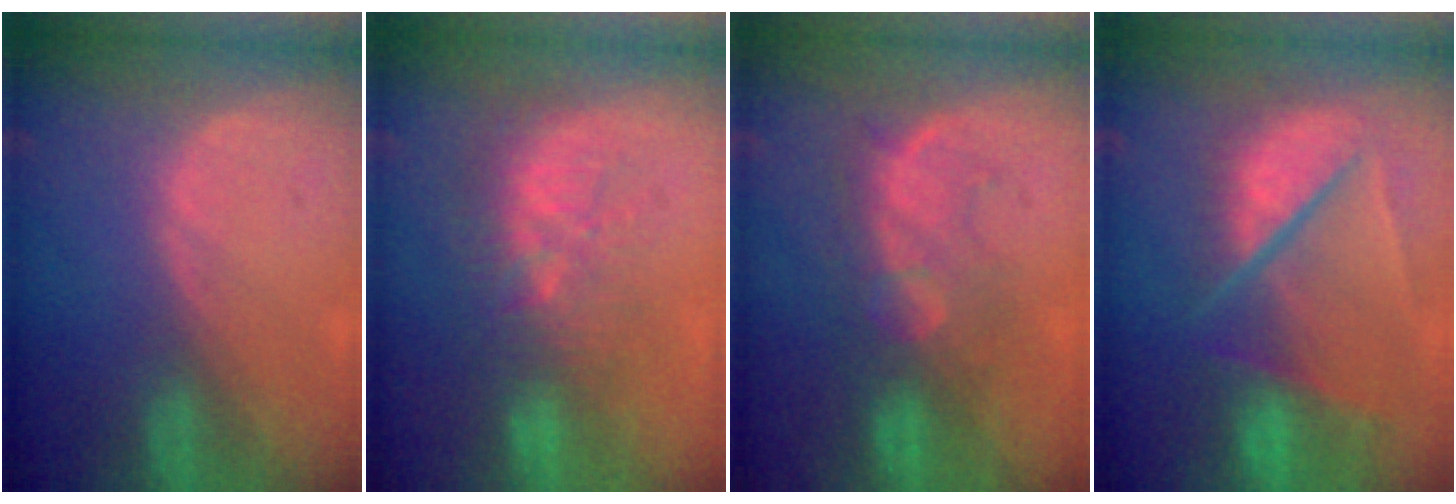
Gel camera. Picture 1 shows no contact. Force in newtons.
{"total": 9.1, "press": 8.7, "slide": 2.7}
{"total": 8.0, "press": 7.8, "slide": 1.9}
{"total": 10.4, "press": 8.6, "slide": 5.8}